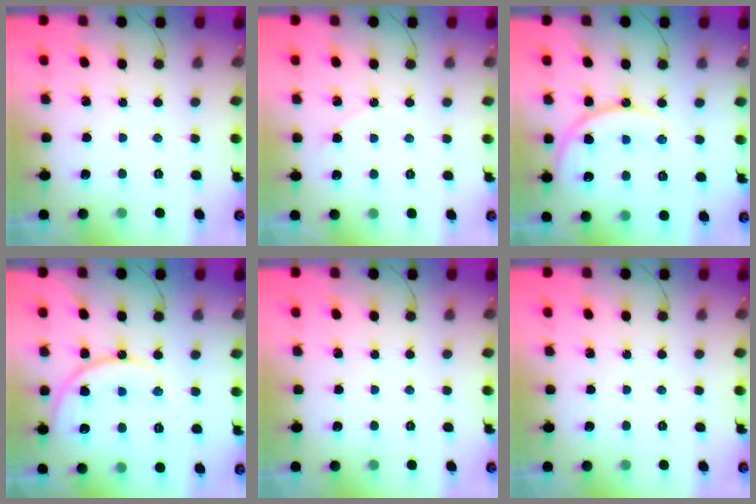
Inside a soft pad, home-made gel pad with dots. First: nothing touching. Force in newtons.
{"total": 3.8, "press": 3.8, "slide": 0.5}
{"total": 15.0, "press": 14.9, "slide": 1.6}
{"total": 15.0, "press": 14.9, "slide": 1.6}
{"total": 0.0}
{"total": 0.0}